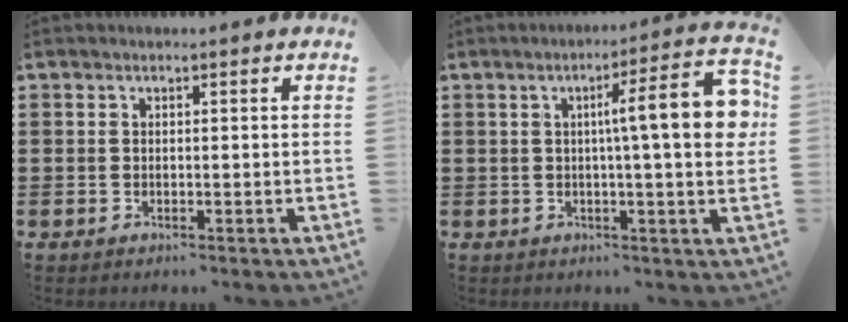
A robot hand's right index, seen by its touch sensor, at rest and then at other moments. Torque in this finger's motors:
{"motor_torque": [1.91, 0.10, 0.99, 0.15]}